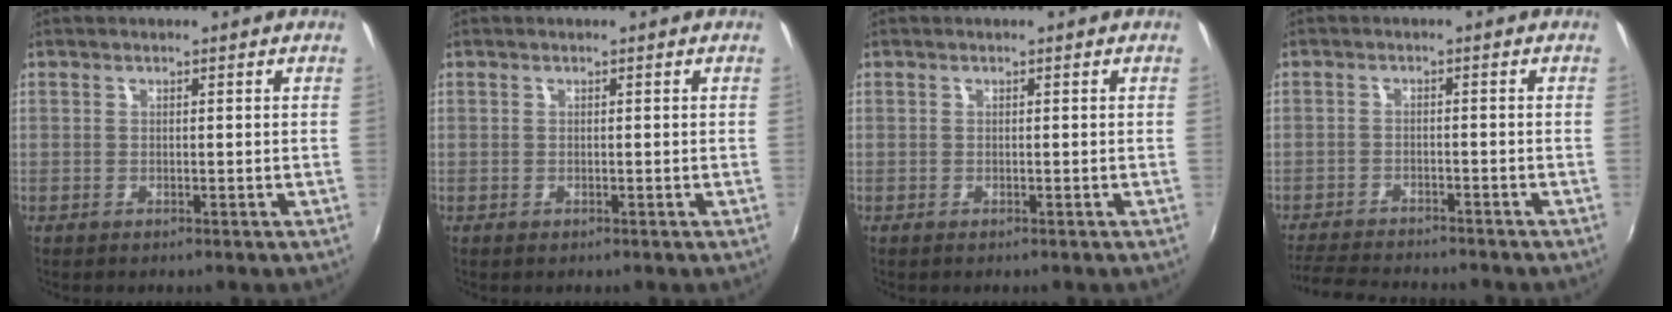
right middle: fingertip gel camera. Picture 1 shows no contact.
{"total": 0.0}
{"total": 0.0}
{"total": 9.5, "force": [-8.9, 1.4, 3.2], "torque": [-0.089, -0.012, -0.143]}